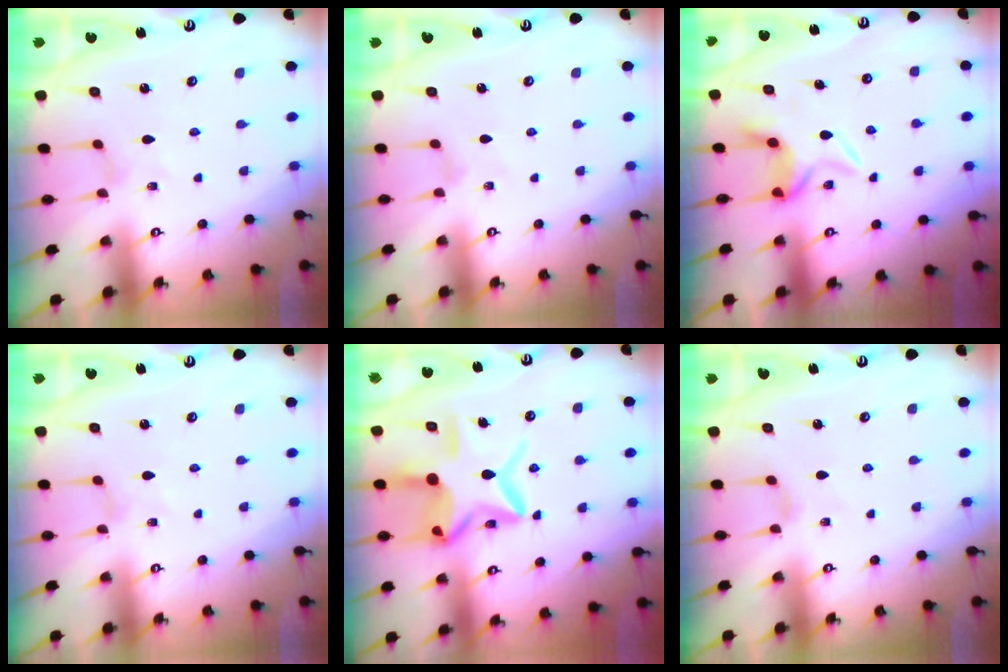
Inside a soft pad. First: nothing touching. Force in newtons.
{"total": 0.0}
{"total": 5.3, "press": 5.1, "slide": 1.2}
{"total": 0.0}
{"total": 15.6, "press": 15.6, "slide": 1.1}
{"total": 1.4, "press": 1.3, "slide": 0.4}